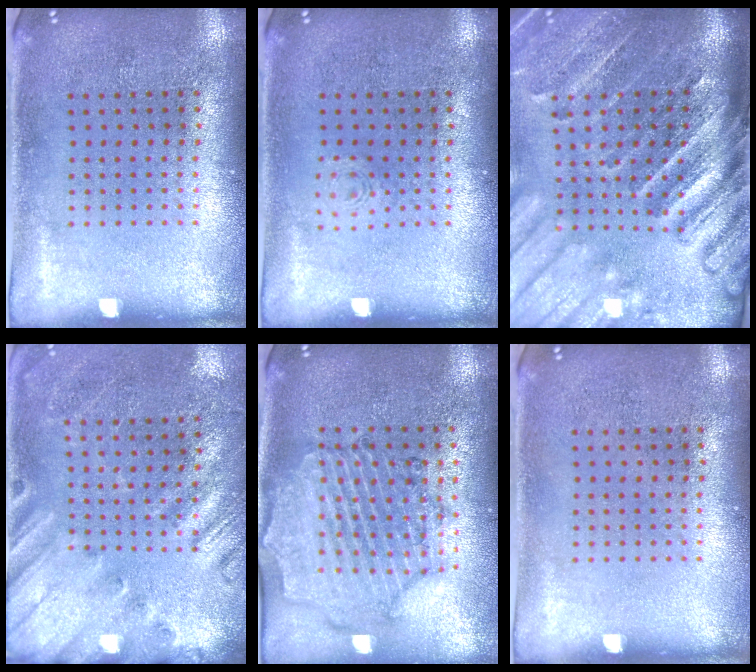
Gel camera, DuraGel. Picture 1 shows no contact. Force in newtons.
{"total": 0.6, "press": 0.6, "slide": 0.1}
{"total": 4.3, "press": 3.4, "slide": 2.7}
{"total": 2.4, "press": 2.0, "slide": 1.3}
{"total": 1.6, "press": 1.6, "slide": 0.3}
{"total": 0.0}